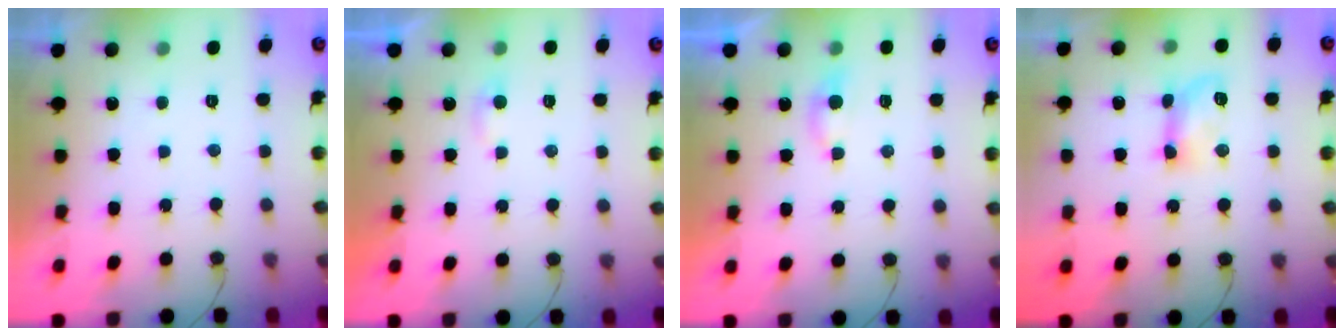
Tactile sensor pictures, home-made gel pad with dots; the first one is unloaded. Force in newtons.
{"total": 2.3, "press": 2.3, "slide": 0.2}
{"total": 2.7, "press": 2.6, "slide": 0.5}
{"total": 6.0, "press": 5.9, "slide": 0.9}